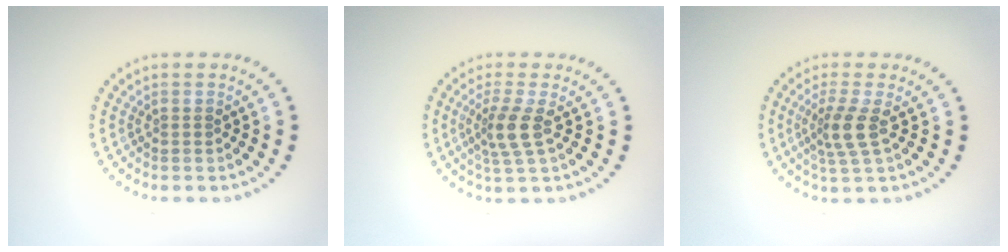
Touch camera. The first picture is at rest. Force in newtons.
{"total": 2.8, "press": 2.1, "slide": 1.8}
{"total": 2.8, "press": 2.2, "slide": 1.8}